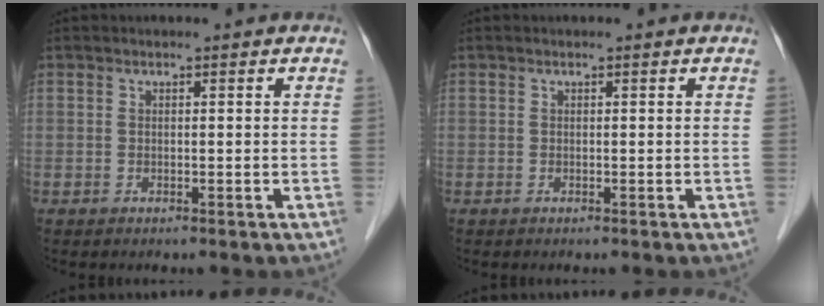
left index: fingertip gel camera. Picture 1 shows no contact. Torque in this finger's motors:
{"motor_torque": [0.00, 0.00, 0.00, 0.00]}